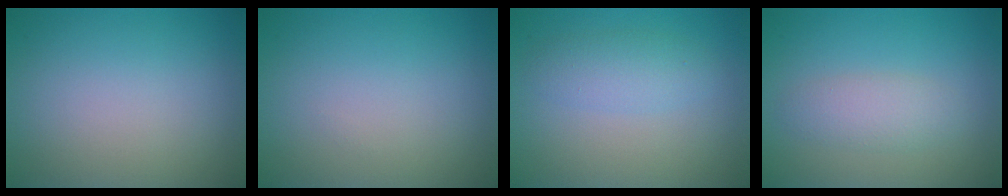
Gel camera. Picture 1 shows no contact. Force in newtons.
{"total": 0.0}
{"total": 2.4, "press": 2.4, "slide": 0.0}
{"total": 2.3, "press": 2.3, "slide": 0.1}